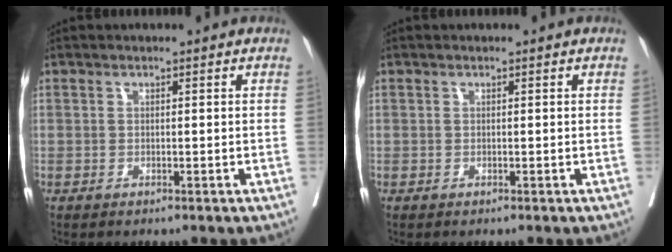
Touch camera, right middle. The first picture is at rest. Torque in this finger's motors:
{"motor_torque": [0.00, 0.00, 0.00, 0.00]}